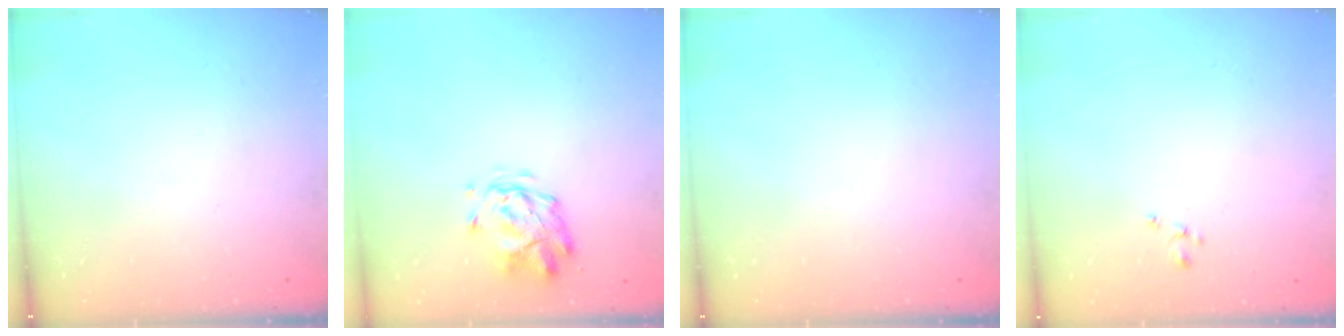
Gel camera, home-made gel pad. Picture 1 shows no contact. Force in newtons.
{"total": 2.7, "press": 2.4, "slide": 1.3}
{"total": 0.0}
{"total": 2.4, "press": 2.3, "slide": 0.6}